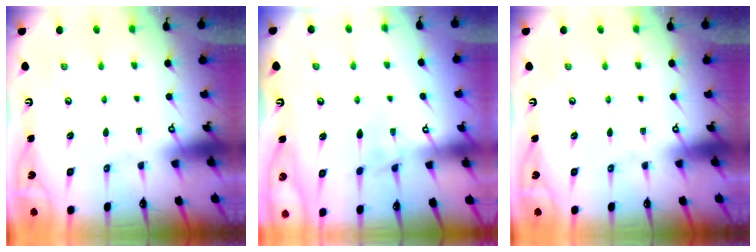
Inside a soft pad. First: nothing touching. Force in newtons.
{"total": 2.2, "press": 2.2, "slide": 0.5}
{"total": 0.0}